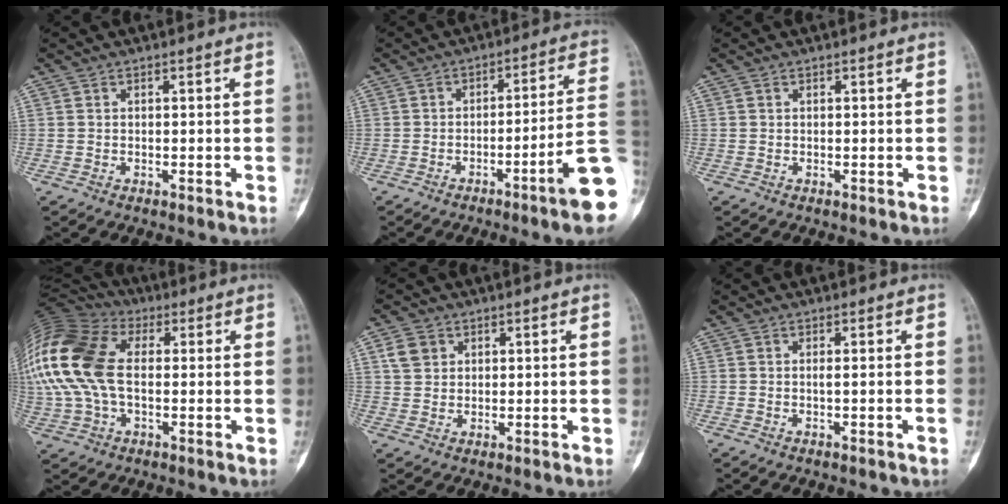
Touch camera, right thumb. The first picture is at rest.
{"total": 11.8, "force": [-4.9, 0.0, 10.8], "torque": [-0.136, 0.028, -0.075]}
{"total": 0.0}
{"total": 21.1, "force": [1.6, 13.3, 16.3], "torque": [-0.391, 0.023, 0.025]}
{"total": 3.9, "force": [1.5, 3.2, 1.6], "torque": [-0.019, -0.001, 0.031]}
{"total": 0.9, "force": [-0.3, -0.4, 0.7], "torque": [-0.004, 0.002, -0.009]}